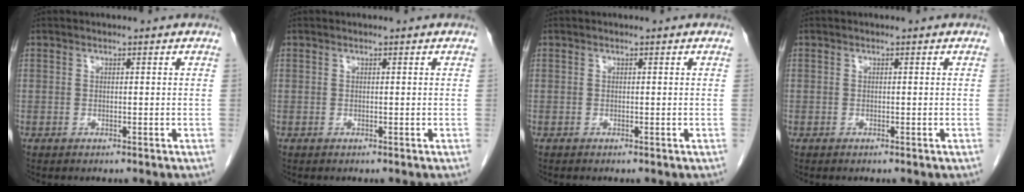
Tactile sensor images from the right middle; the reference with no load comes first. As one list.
[{"total": 0.0}, {"total": 0.0}, {"total": 0.0}]